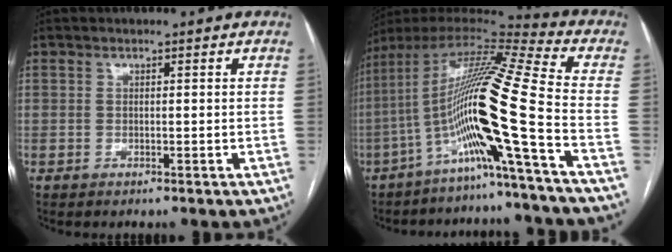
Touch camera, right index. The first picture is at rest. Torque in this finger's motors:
{"motor_torque": [2.14, 0.00, 1.05, 0.21]}